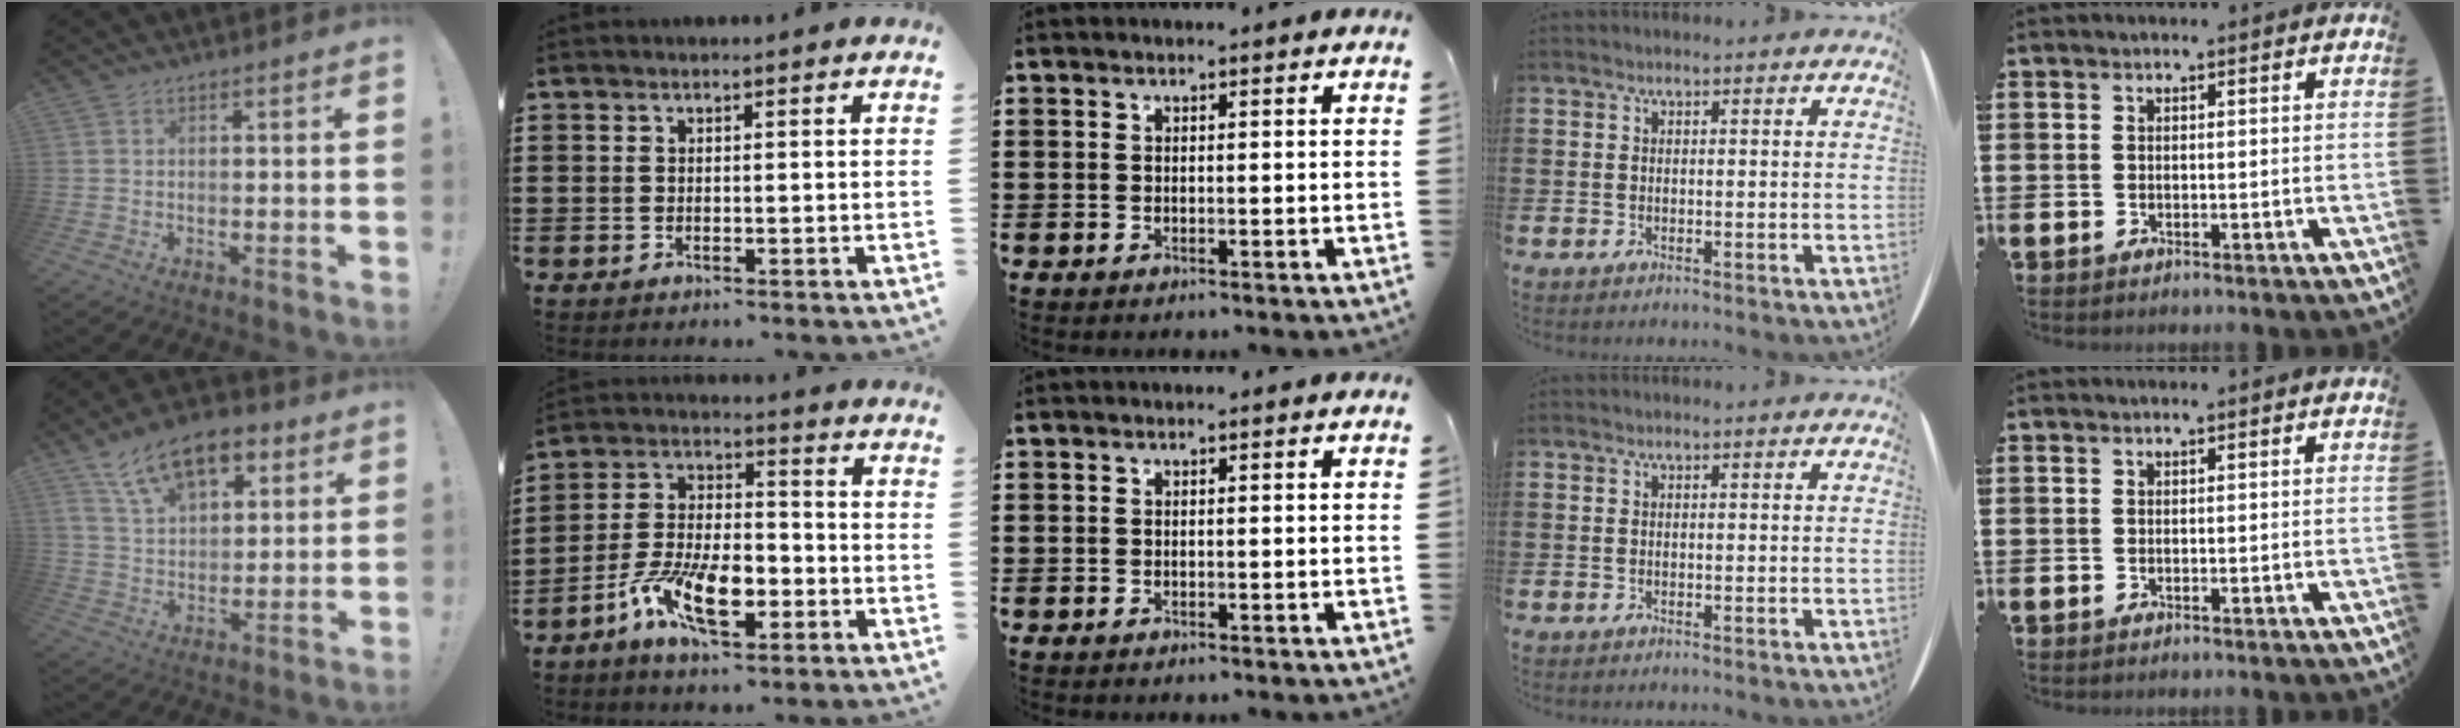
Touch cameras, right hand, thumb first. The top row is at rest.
{"thumb": {"total": 16.1, "force": [8.9, 8.9, 9.9], "torque": [-0.164, -0.038, 0.163]}, "index": {"total": 10.9, "force": [-5.3, 4.8, 8.3], "torque": [-0.179, 0.005, -0.098]}}